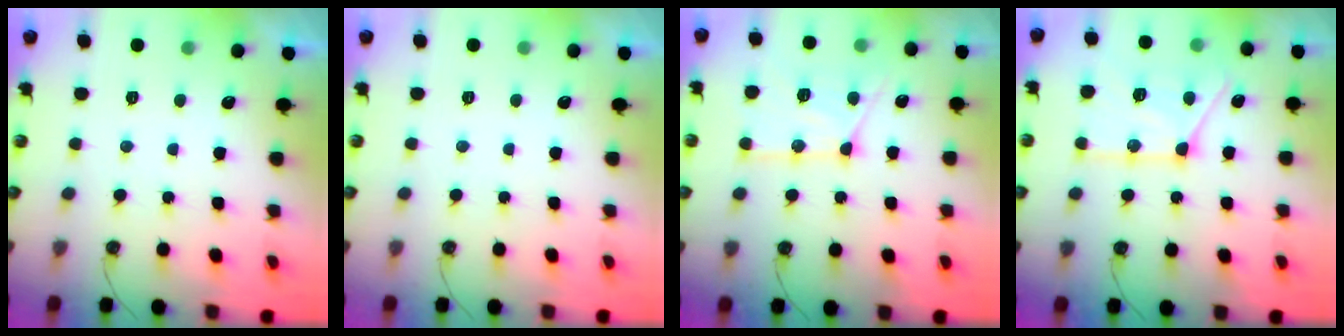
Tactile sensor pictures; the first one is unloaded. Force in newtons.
{"total": 0.0}
{"total": 16.3, "press": 16.3, "slide": 1.7}
{"total": 17.5, "press": 17.4, "slide": 1.8}